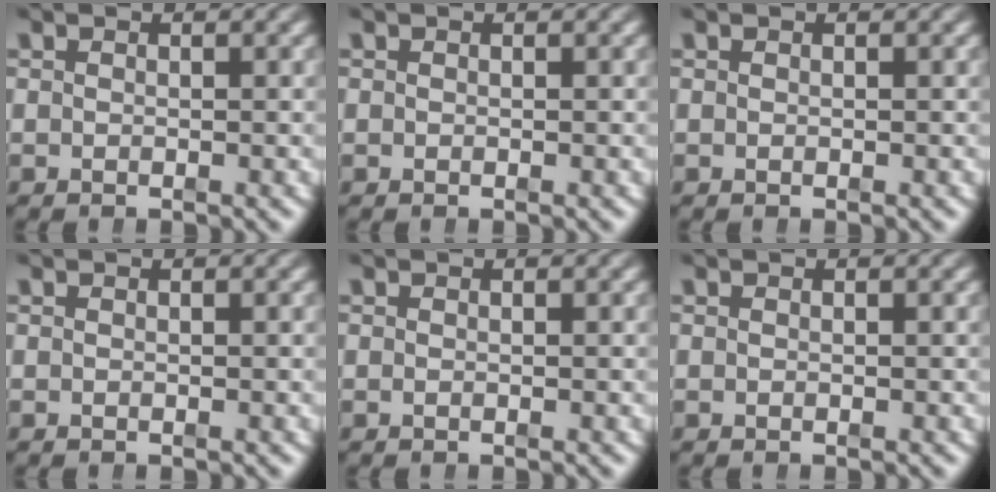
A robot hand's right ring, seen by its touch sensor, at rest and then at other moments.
{"total": 0.0}
{"total": 0.0}
{"total": 0.0}
{"total": 0.0}
{"total": 0.0}